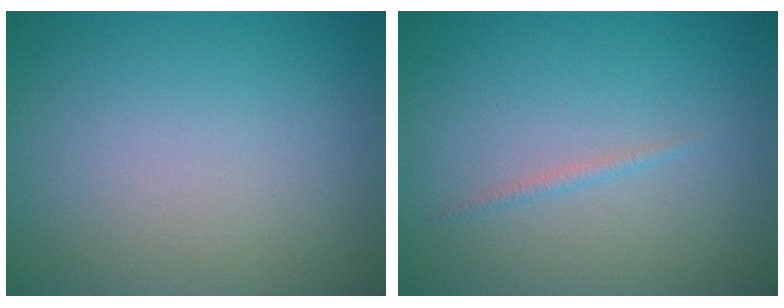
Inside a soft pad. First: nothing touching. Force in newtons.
{"total": 0.6, "press": 0.6, "slide": 0.0}